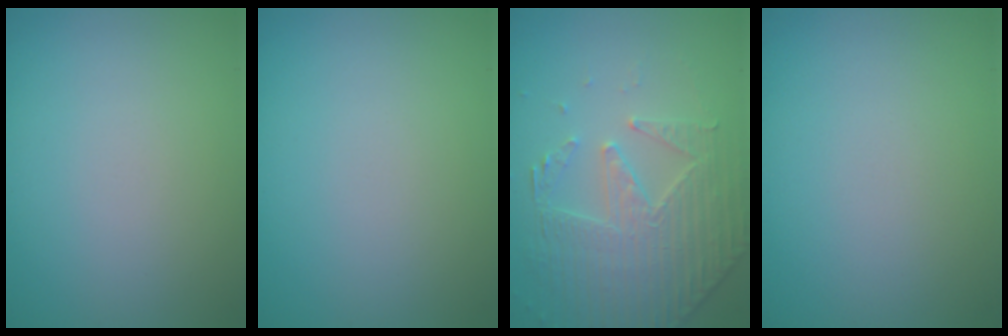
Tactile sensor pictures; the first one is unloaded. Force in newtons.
{"total": 0.0}
{"total": 4.9, "press": 3.9, "slide": 2.9}
{"total": 0.0}